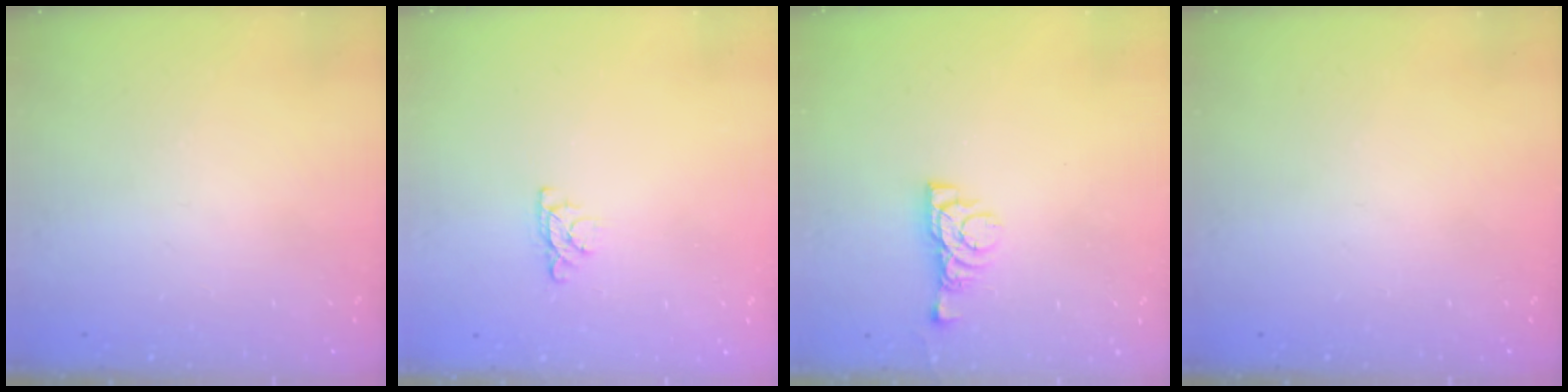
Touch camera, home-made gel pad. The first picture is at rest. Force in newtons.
{"total": 4.0, "press": 4.0, "slide": 0.5}
{"total": 5.6, "press": 5.5, "slide": 0.8}
{"total": 0.0}